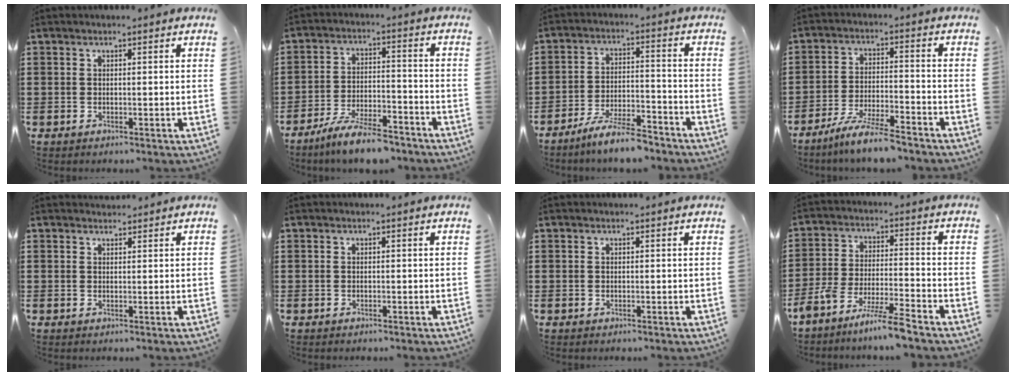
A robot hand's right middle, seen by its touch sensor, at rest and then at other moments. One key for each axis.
{"total": 7.9, "fx": -6.9, "fy": 0.9, "fz": 3.7, "tx": -0.072, "ty": 0.004, "tz": -0.130}
{"total": 7.4, "fx": -6.6, "fy": 0.5, "fz": 3.4, "tx": -0.070, "ty": 0.000, "tz": -0.124}
{"total": 7.0, "fx": -6.1, "fy": -0.1, "fz": 3.4, "tx": -0.073, "ty": -0.012, "tz": -0.115}
{"total": 1.3, "fx": 1.2, "fy": 0.4, "fz": -0.2, "tx": 0.008, "ty": -0.001, "tz": 0.023}
{"total": 0.0}
{"total": 0.0}
{"total": 7.4, "fx": -6.7, "fy": -0.5, "fz": 3.1, "tx": -0.065, "ty": -0.010, "tz": -0.130}